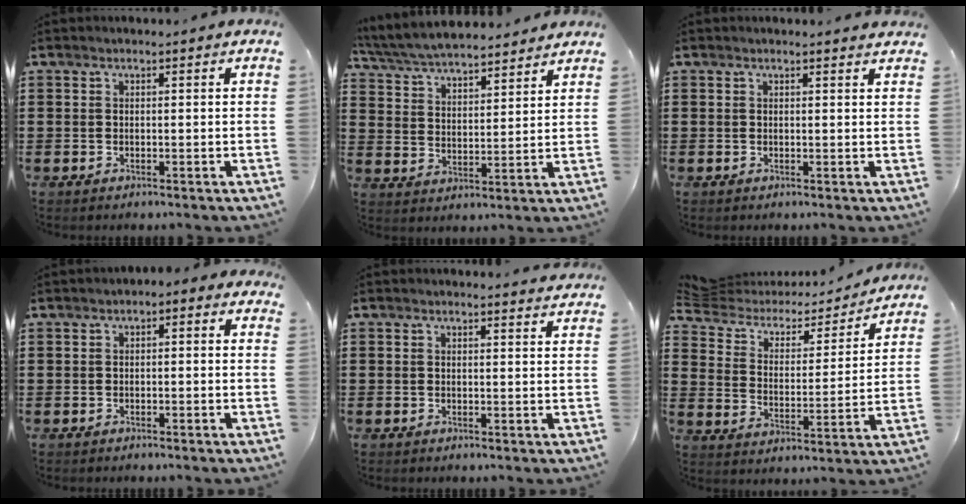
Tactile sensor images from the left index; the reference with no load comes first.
{"total": 5.6, "force": [5.5, 0.5, 1.2], "torque": [-0.049, -0.028, 0.096]}
{"total": 0.8, "force": [0.7, 0.0, 0.3], "torque": [-0.008, -0.001, 0.015]}
{"total": 1.2, "force": [-0.9, 0.5, 0.5], "torque": [-0.013, 0.006, -0.022]}
{"total": 1.1, "force": [1.1, 0.0, 0.2], "torque": [-0.007, 0.000, 0.022]}
{"total": 4.4, "force": [3.7, 2.0, 1.4], "torque": [-0.054, -0.022, 0.057]}